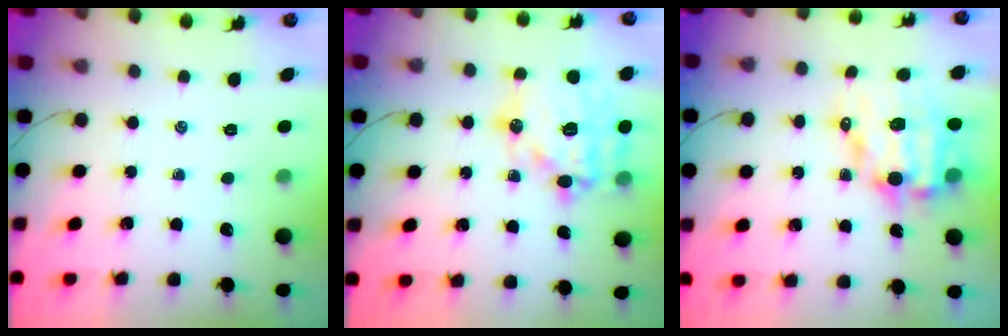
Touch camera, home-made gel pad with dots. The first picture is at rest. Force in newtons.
{"total": 19.7, "press": 19.6, "slide": 2.6}
{"total": 12.7, "press": 12.3, "slide": 3.2}